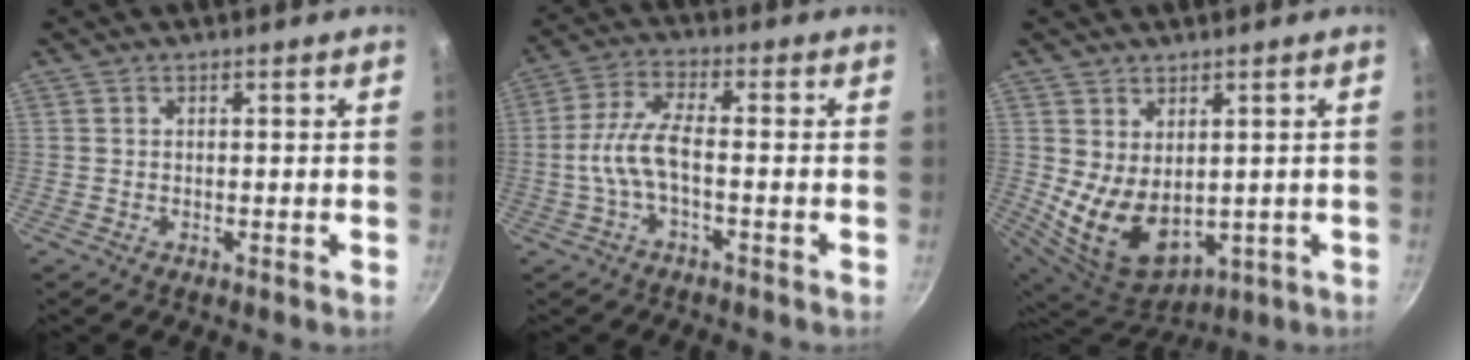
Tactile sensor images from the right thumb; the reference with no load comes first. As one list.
[{"total": 7.3, "force": [-1.9, 2.5, 6.6], "torque": [-0.149, 0.026, -0.047]}, {"total": 11.9, "force": [0.8, 8.0, 8.8], "torque": [-0.133, -0.034, 0.046]}]